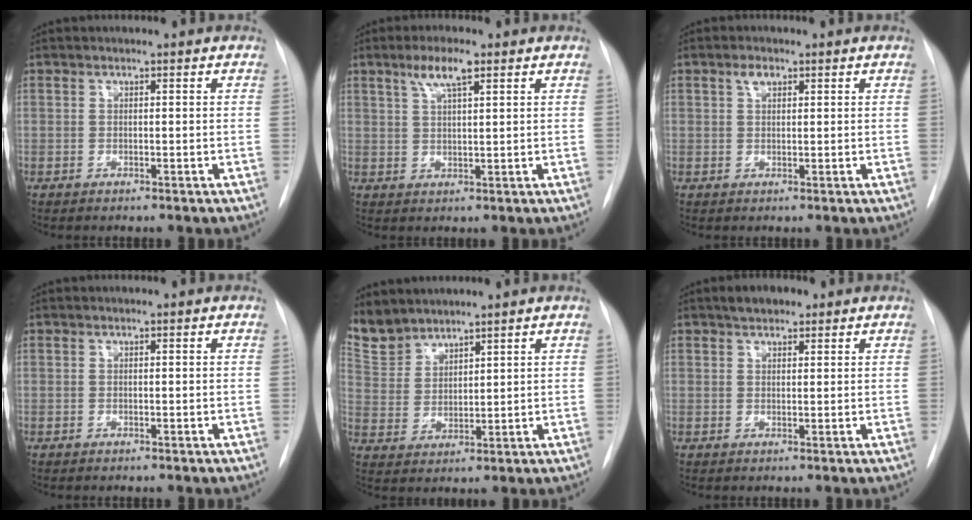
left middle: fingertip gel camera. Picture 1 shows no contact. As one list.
[{"total": 4.8, "force": [2.8, 0.7, 3.8], "torque": [-0.076, 0.006, 0.052]}, {"total": 1.7, "force": [1.0, 0.9, 1.1], "torque": [-0.022, 0.007, 0.017]}, {"total": 0.0}, {"total": 7.3, "force": [6.9, 2.3, 0.5], "torque": [-0.017, 0.006, 0.156]}, {"total": 3.2, "force": [2.3, 1.5, 1.7], "torque": [-0.032, 0.011, 0.036]}]